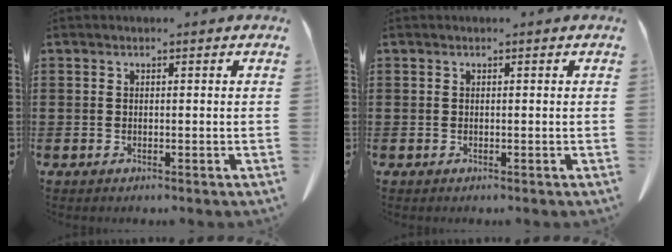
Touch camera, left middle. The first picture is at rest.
{"total": 0.0}